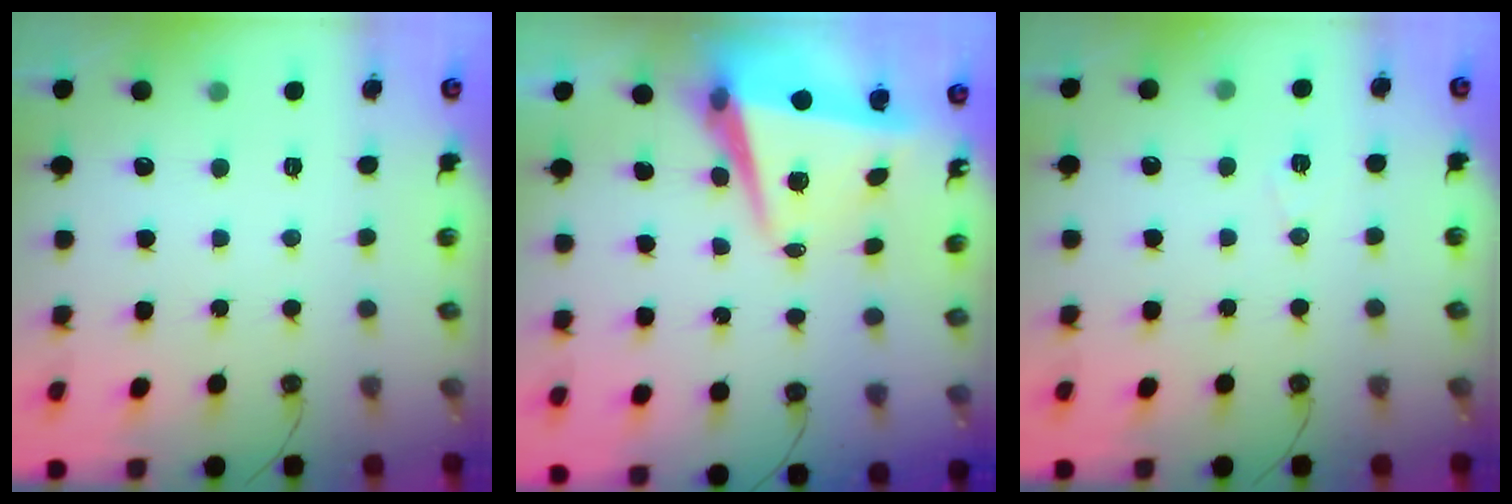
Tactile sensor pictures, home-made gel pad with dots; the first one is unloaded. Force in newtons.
{"total": 8.3, "press": 8.1, "slide": 2.0}
{"total": 5.9, "press": 3.9, "slide": 4.4}